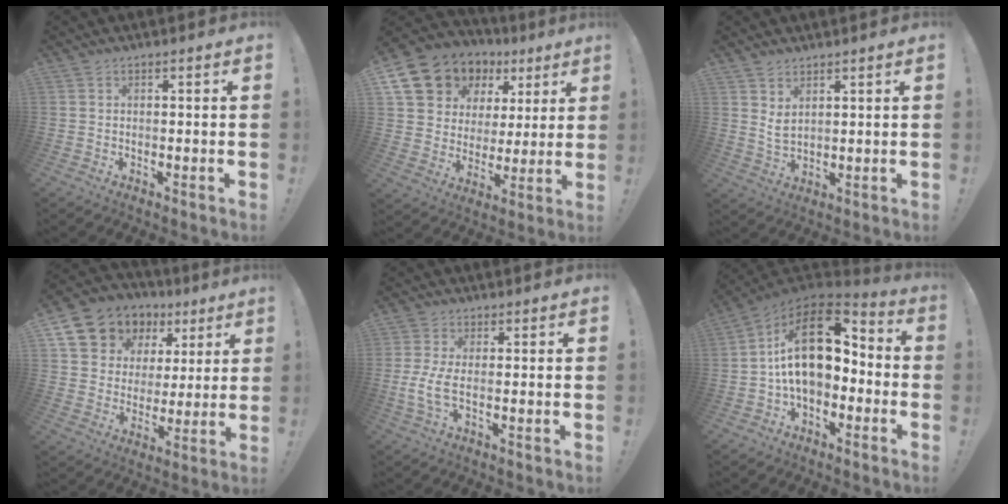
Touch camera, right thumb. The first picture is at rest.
{"total": 13.8, "force": [8.1, 10.3, 4.5], "torque": [-0.074, -0.054, 0.168]}
{"total": 4.2, "force": [2.7, 2.1, 2.5], "torque": [-0.036, -0.016, 0.050]}
{"total": 11.5, "force": [6.7, 8.9, 3.0], "torque": [-0.051, -0.048, 0.138]}
{"total": 5.4, "force": [-0.7, 1.6, 5.1], "torque": [-0.097, -0.014, -0.011]}
{"total": 19.4, "force": [3.2, 10.7, 15.9], "torque": [-0.270, -0.002, 0.060]}